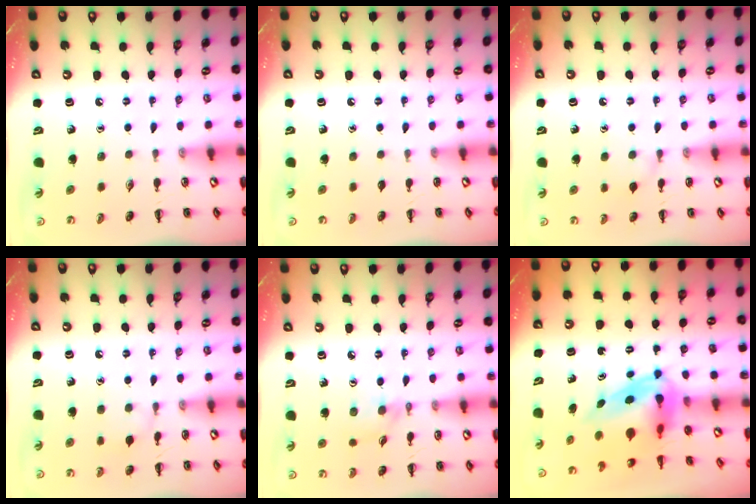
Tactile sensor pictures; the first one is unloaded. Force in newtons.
{"total": 0.6, "press": 0.6, "slide": 0.1}
{"total": 5.4, "press": 4.9, "slide": 2.1}
{"total": 5.6, "press": 5.3, "slide": 1.9}
{"total": 3.3, "press": 3.1, "slide": 1.1}
{"total": 6.6, "press": 6.3, "slide": 2.0}